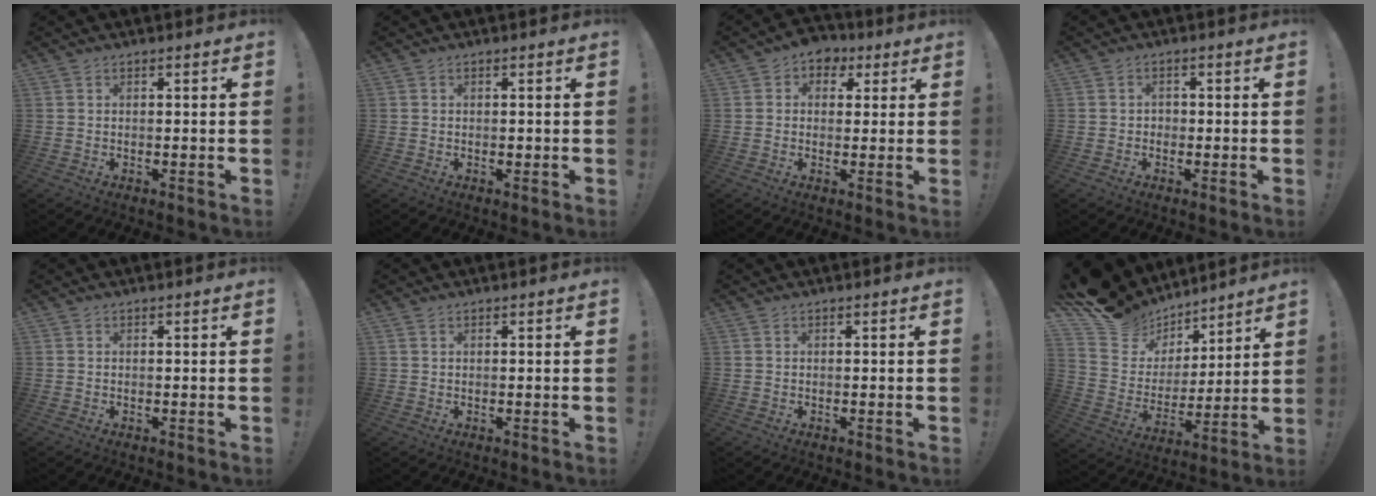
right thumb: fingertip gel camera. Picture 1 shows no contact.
{"total": 0.6, "force": [-0.2, 0.5, 0.1], "torque": [-0.004, 0.003, -0.003]}
{"total": 5.7, "force": [2.1, 4.9, 2.0], "torque": [-0.017, -0.007, 0.041]}
{"total": 1.7, "force": [-0.9, 1.2, 0.8], "torque": [-0.013, 0.005, -0.016]}
{"total": 0.0}
{"total": 0.6, "force": [0.3, 0.4, 0.2], "torque": [-0.010, 0.004, 0.007]}
{"total": 0.0}
{"total": 13.9, "force": [10.1, 9.2, 2.9], "torque": [-0.065, -0.077, 0.201]}